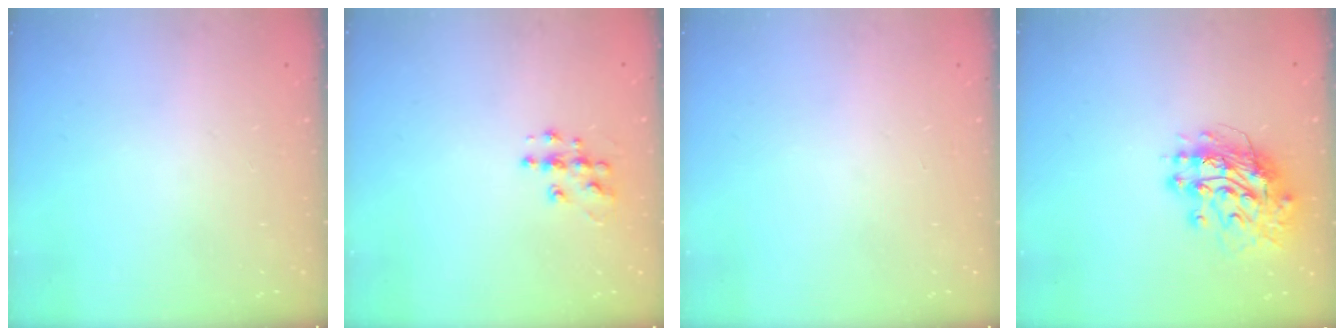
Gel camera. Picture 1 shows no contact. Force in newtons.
{"total": 8.3, "press": 8.2, "slide": 0.5}
{"total": 0.0}
{"total": 13.6, "press": 13.6, "slide": 1.4}